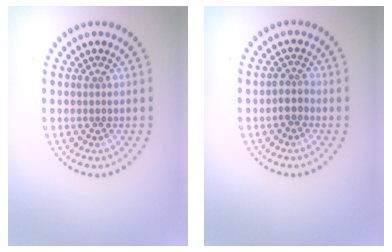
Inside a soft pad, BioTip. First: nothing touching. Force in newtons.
{"total": 1.5, "press": 1.3, "slide": 0.8}